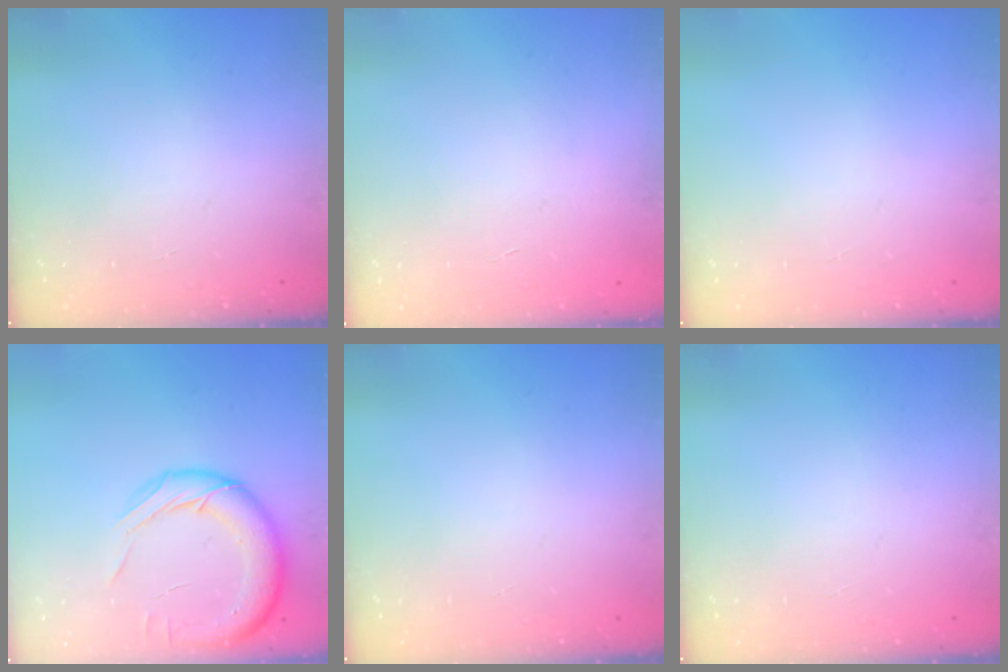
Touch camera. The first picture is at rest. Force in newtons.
{"total": 0.6, "press": 0.6, "slide": 0.2}
{"total": 0.0}
{"total": 16.1, "press": 15.8, "slide": 3.0}
{"total": 0.0}
{"total": 0.0}